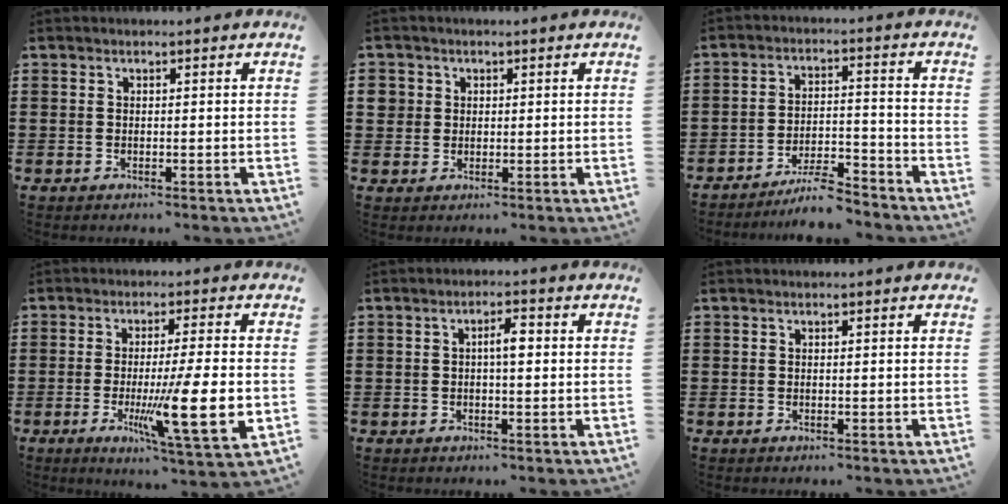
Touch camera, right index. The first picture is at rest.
{"total": 3.5, "force": [0.9, 3.3, 0.4], "torque": [-0.025, 0.013, 0.016]}
{"total": 6.5, "force": [-5.9, 0.6, 2.6], "torque": [-0.049, 0.002, -0.113]}
{"total": 12.9, "force": [-2.1, 1.7, 12.6], "torque": [-0.219, -0.025, -0.038]}
{"total": 3.0, "force": [0.2, 0.9, 2.9], "torque": [-0.054, 0.005, 0.001]}
{"total": 0.0}